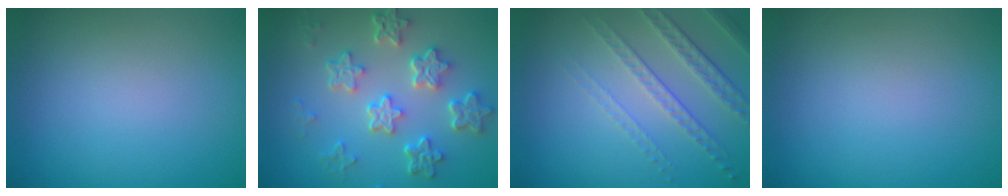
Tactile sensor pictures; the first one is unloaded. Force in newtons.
{"total": 5.6, "press": 4.3, "slide": 3.6}
{"total": 4.6, "press": 3.1, "slide": 3.4}
{"total": 0.0}